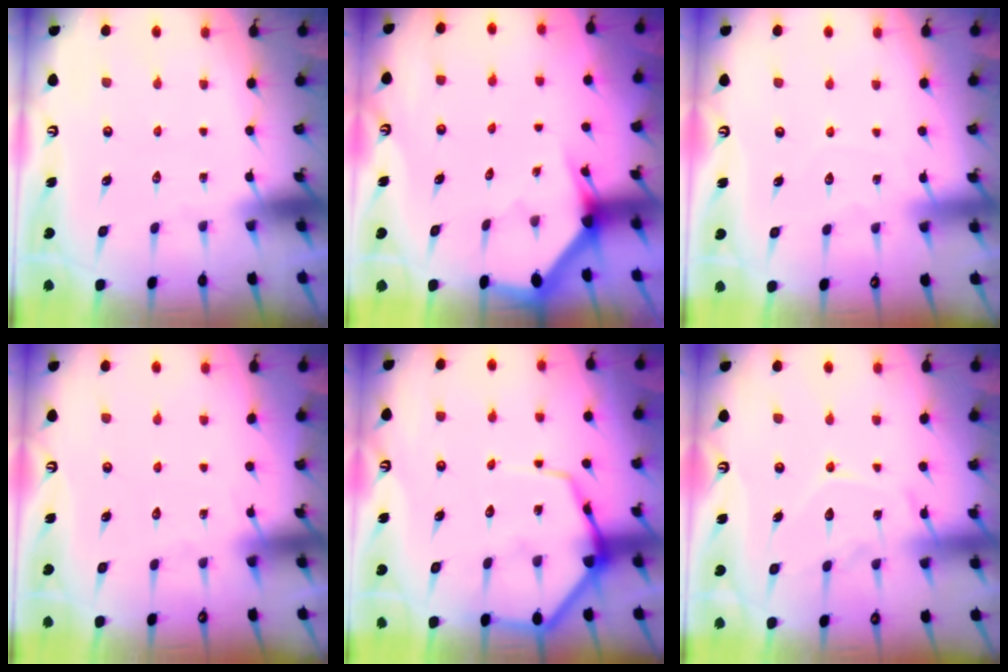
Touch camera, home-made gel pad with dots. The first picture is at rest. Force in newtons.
{"total": 3.1, "press": 3.1, "slide": 0.2}
{"total": 4.4, "press": 4.4, "slide": 0.5}
{"total": 3.5, "press": 3.5, "slide": 0.5}
{"total": 11.0, "press": 11.0, "slide": 1.0}
{"total": 11.5, "press": 11.4, "slide": 1.1}